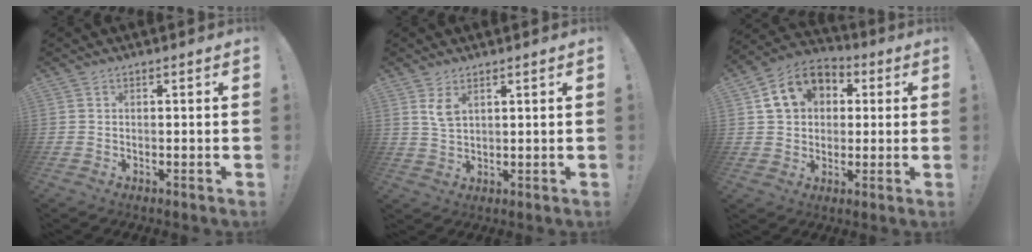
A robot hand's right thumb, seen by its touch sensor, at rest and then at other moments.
{"total": 4.1, "force": [2.3, 1.8, 2.9], "torque": [-0.046, -0.012, 0.041]}
{"total": 13.2, "force": [4.4, 10.4, 6.9], "torque": [-0.103, -0.001, 0.089]}